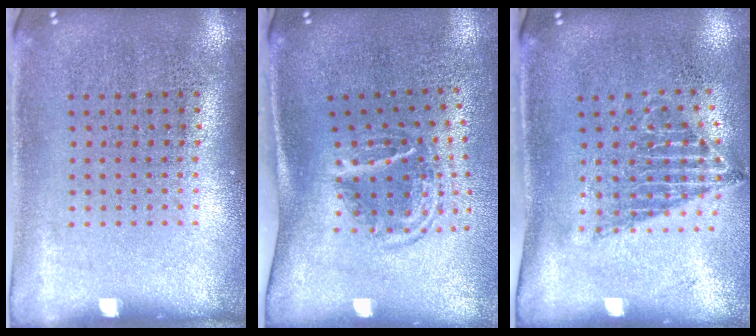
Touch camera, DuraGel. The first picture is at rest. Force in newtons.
{"total": 1.8, "press": 1.1, "slide": 1.5}
{"total": 1.5, "press": 1.1, "slide": 0.9}